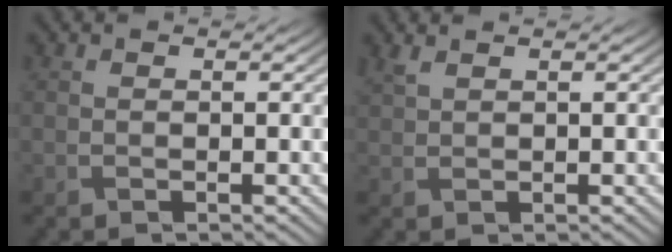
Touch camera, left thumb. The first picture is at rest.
{"total": 1.3, "force": [1.1, 0.2, 0.7], "torque": [-0.025, 0.004, 0.027]}